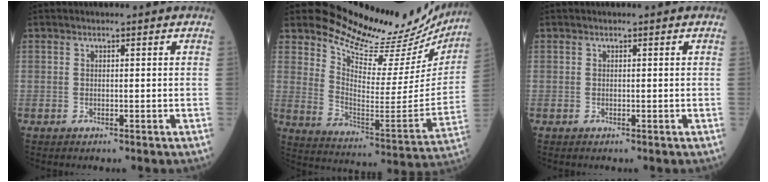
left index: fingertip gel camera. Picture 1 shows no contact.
{"total": 22.9, "force": [20.9, 6.1, 7.0], "torque": [-0.095, -0.086, 0.267]}
{"total": 0.0}